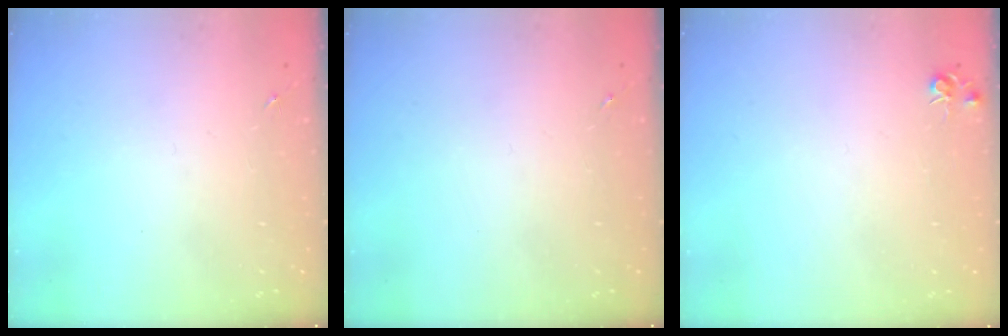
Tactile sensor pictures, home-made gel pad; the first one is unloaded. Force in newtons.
{"total": 0.0}
{"total": 4.3, "press": 4.3, "slide": 0.5}